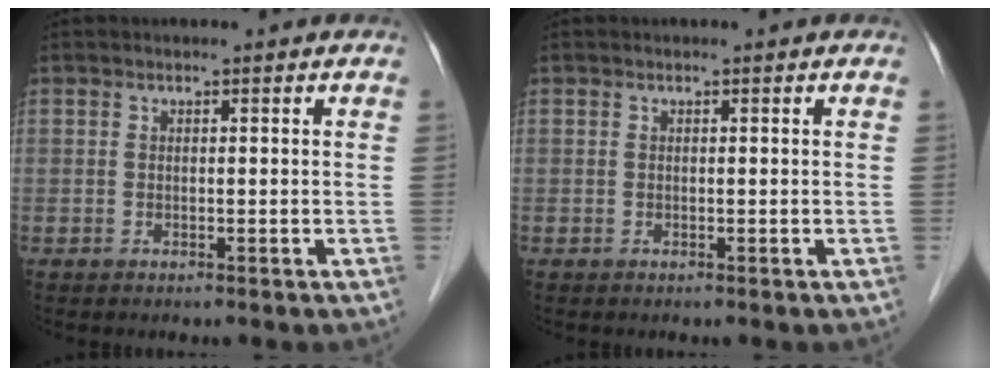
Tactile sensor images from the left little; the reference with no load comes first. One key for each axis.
{"total": 0.0}